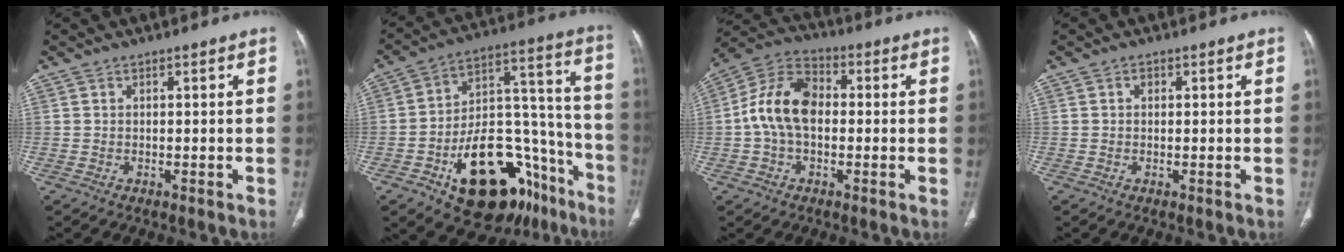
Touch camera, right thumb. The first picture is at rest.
{"total": 26.8, "force": [-13.5, 14.7, 17.9], "torque": [-0.206, 0.103, -0.193]}
{"total": 12.1, "force": [-0.2, 7.9, 9.2], "torque": [-0.168, 0.033, -0.014]}
{"total": 0.9, "force": [0.2, 0.7, 0.5], "torque": [-0.004, 0.002, 0.002]}